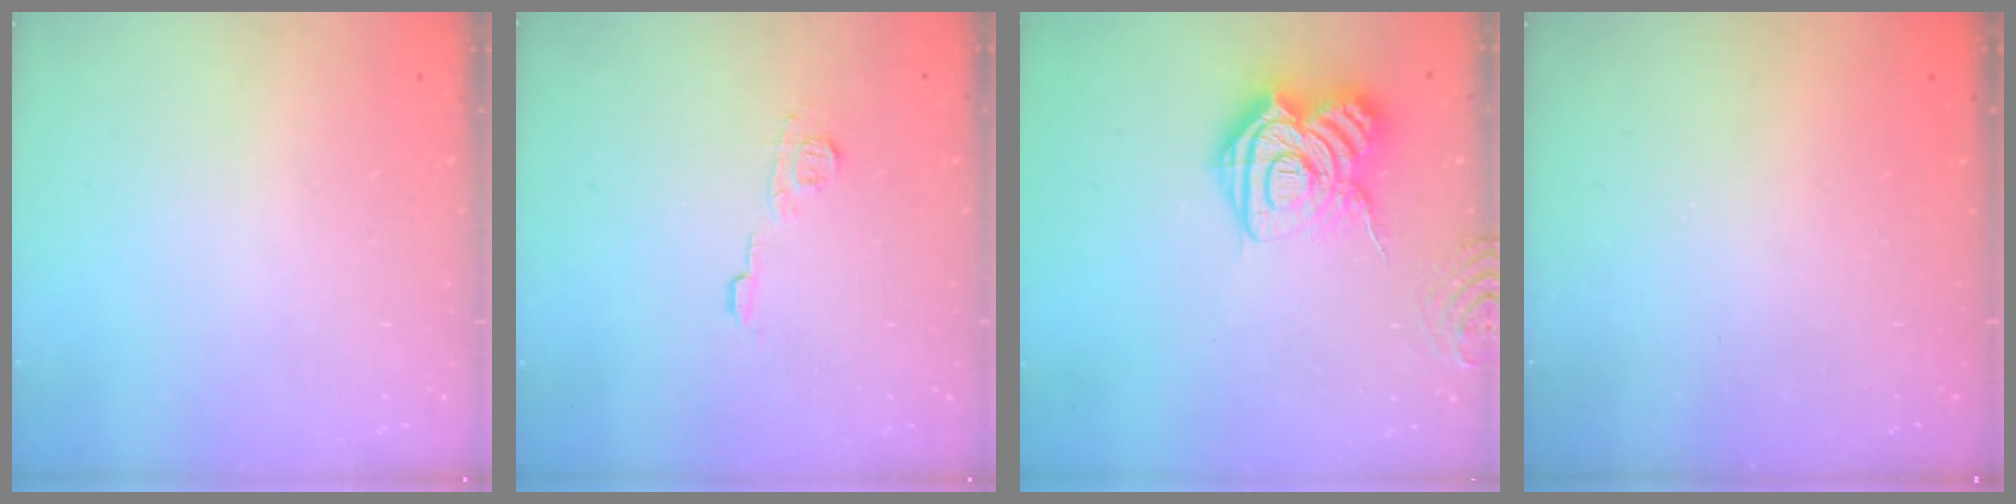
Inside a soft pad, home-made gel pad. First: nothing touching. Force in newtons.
{"total": 7.0, "press": 7.0, "slide": 0.6}
{"total": 17.2, "press": 17.2, "slide": 1.5}
{"total": 2.3, "press": 2.2, "slide": 0.8}